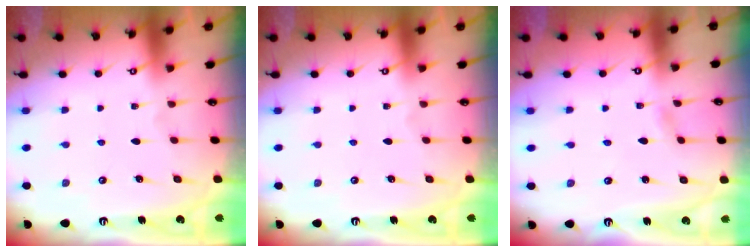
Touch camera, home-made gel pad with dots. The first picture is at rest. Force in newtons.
{"total": 0.0}
{"total": 1.8, "press": 1.8, "slide": 0.2}